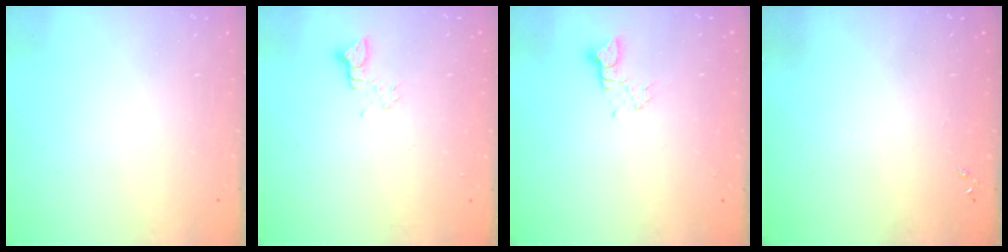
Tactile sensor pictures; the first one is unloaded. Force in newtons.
{"total": 2.1, "press": 2.1, "slide": 0.3}
{"total": 2.8, "press": 2.8, "slide": 0.3}
{"total": 0.0}